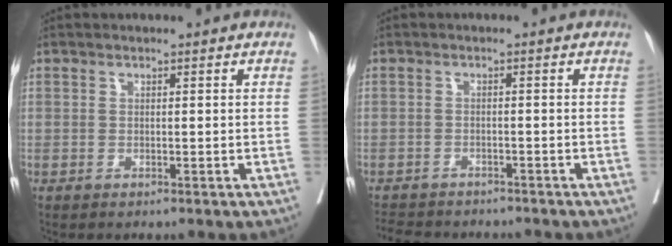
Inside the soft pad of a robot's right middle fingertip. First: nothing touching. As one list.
[{"total": 8.1, "force": [-7.3, 2.4, 2.4], "torque": [-0.048, -0.006, -0.101]}]